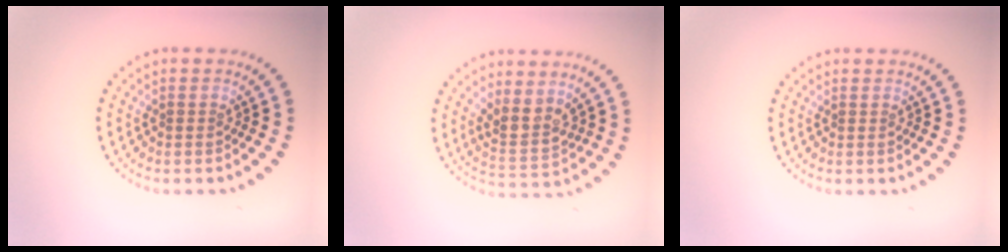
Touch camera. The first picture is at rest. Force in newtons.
{"total": 2.7, "press": 2.1, "slide": 1.6}
{"total": 0.0}